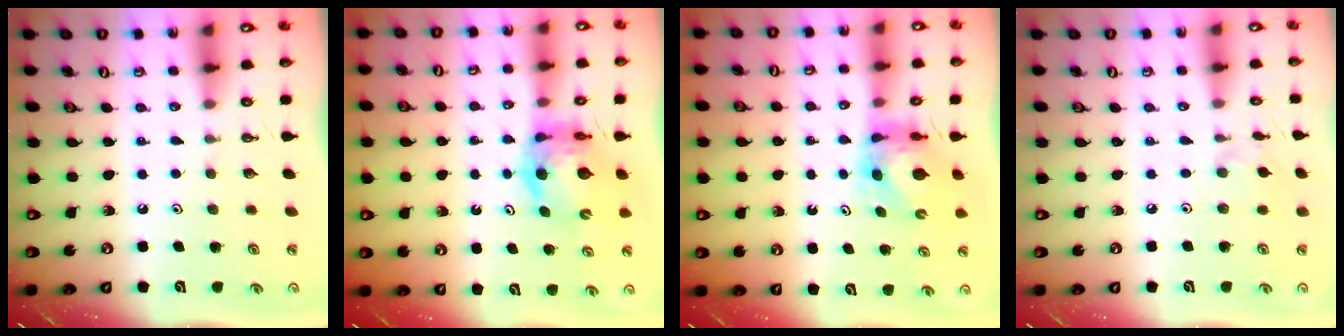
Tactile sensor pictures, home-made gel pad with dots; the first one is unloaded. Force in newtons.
{"total": 9.7, "press": 9.7, "slide": 1.2}
{"total": 6.2, "press": 6.2, "slide": 0.6}
{"total": 2.8, "press": 2.8, "slide": 0.1}